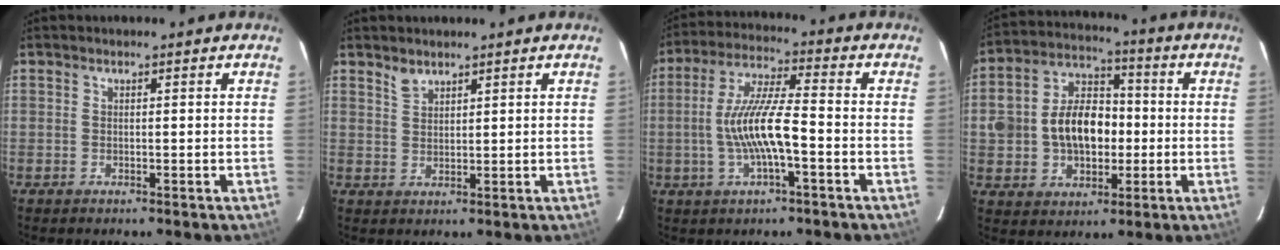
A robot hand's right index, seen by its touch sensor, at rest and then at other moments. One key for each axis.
{"total": 2.3, "fx": 1.9, "fy": 0.9, "fz": 0.7, "tx": -0.010, "ty": 0.002, "tz": 0.037}
{"total": 11.0, "fx": -2.6, "fy": 1.8, "fz": 10.6, "tx": -0.214, "ty": 0.004, "tz": -0.048}
{"total": 13.6, "fx": -0.9, "fy": 9.7, "fz": 9.4, "tx": -0.192, "ty": 0.030, "tz": -0.007}